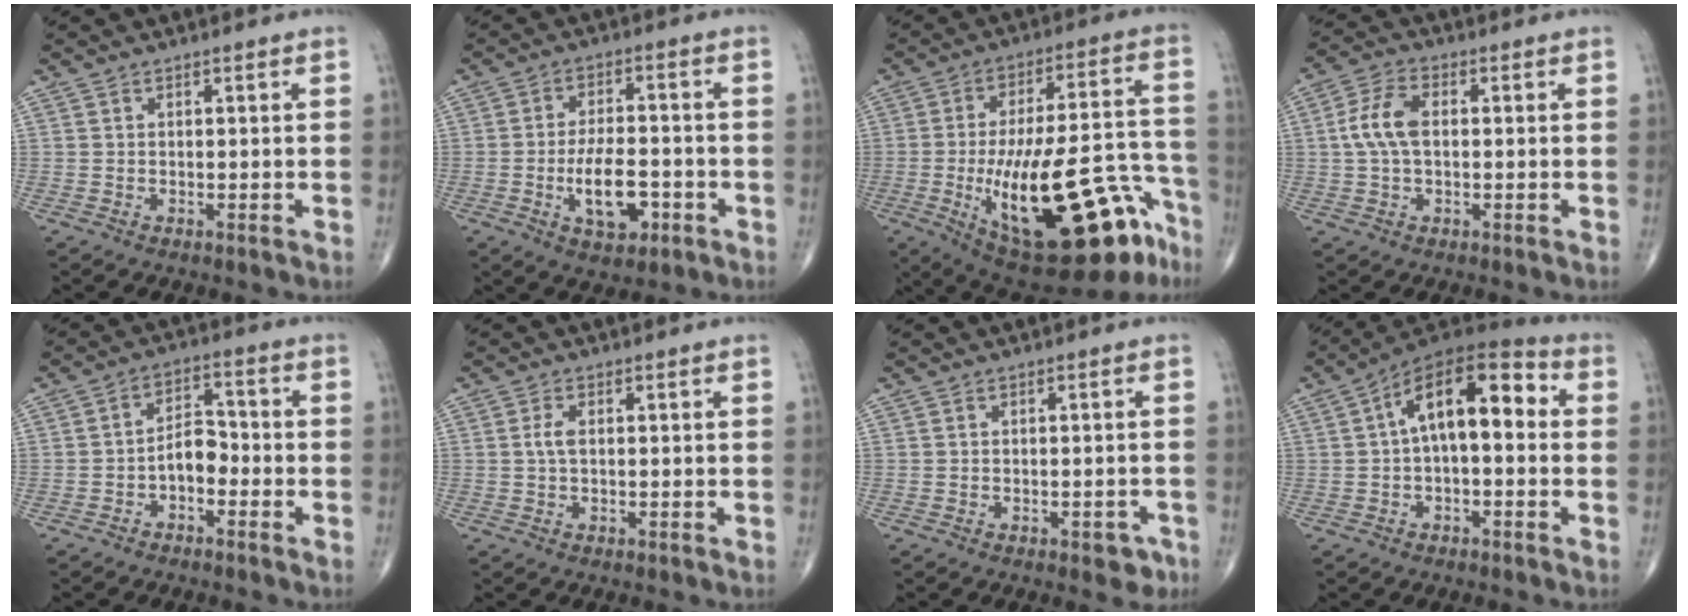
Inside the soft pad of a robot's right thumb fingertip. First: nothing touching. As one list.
[{"total": 9.4, "force": [-3.0, 4.7, 7.6], "torque": [-0.119, 0.015, -0.047]}, {"total": 29.7, "force": [-12.3, 10.9, 24.7], "torque": [-0.325, 0.059, -0.164]}, {"total": 7.3, "force": [0.4, 4.1, 6.0], "torque": [-0.128, 0.019, 0.003]}, {"total": 5.5, "force": [-2.1, 3.3, 3.9], "torque": [-0.049, 0.033, -0.045]}, {"total": 2.1, "force": [0.1, 1.0, 1.9], "torque": [-0.043, 0.004, 0.000]}, {"total": 3.1, "force": [-1.8, 1.7, 1.9], "torque": [-0.007, 0.010, -0.019]}, {"total": 14.8, "force": [1.8, 7.0, 12.9], "torque": [-0.183, 0.046, 0.020]}]